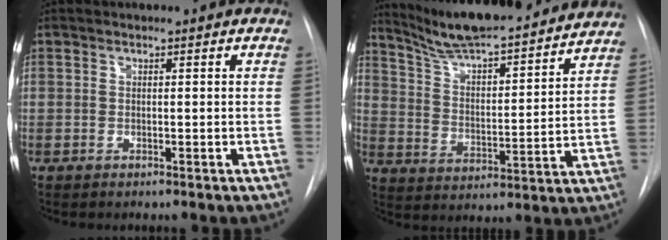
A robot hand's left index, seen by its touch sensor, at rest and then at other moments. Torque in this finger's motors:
{"motor_torque": [0.43, -0.55, 0.27, 0.15]}